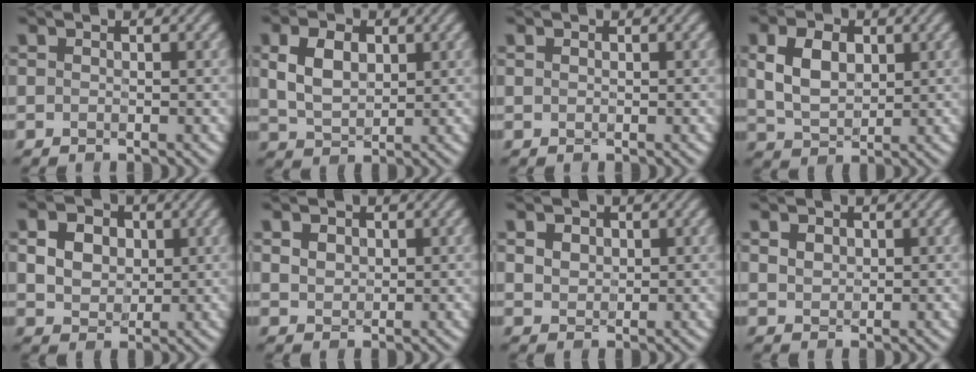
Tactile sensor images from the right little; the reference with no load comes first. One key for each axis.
{"total": 3.8, "fx": 0.4, "fy": 2.5, "fz": 2.8, "tx": -0.073, "ty": -0.002, "tz": 0.017}
{"total": 0.0}
{"total": 4.3, "fx": 0.4, "fy": 2.8, "fz": 3.2, "tx": -0.078, "ty": -0.001, "tz": 0.016}
{"total": 7.3, "fx": 2.3, "fy": 5.7, "fz": 4.0, "tx": -0.098, "ty": 0.025, "tz": 0.034}
{"total": 1.7, "fx": 0.5, "fy": 1.4, "fz": 0.8, "tx": -0.031, "ty": -0.001, "tz": 0.016}
{"total": 2.1, "fx": 0.7, "fy": 1.8, "fz": 1.0, "tx": -0.041, "ty": 0.003, "tz": 0.020}
{"total": 1.3, "fx": 0.4, "fy": 1.1, "fz": 0.6, "tx": -0.022, "ty": -0.001, "tz": 0.016}